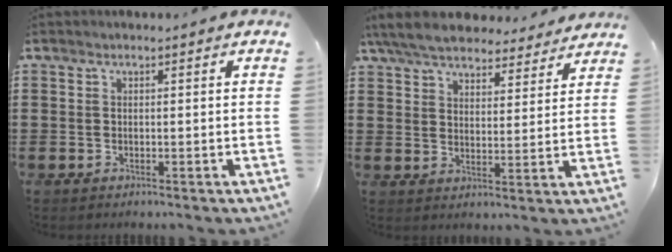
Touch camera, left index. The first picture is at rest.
{"total": 7.0, "force": [6.6, 1.3, 2.0], "torque": [-0.067, -0.026, 0.120]}